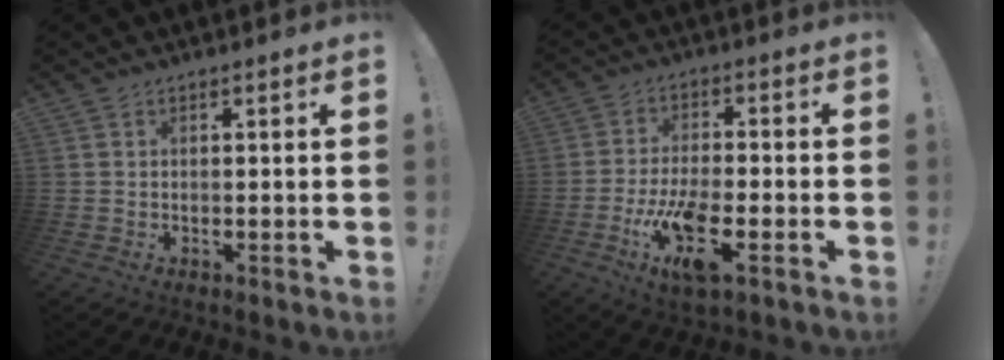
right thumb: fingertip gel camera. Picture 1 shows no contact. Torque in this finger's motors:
{"motor_torque": [1.72, 1.65, 1.20, -0.61, 0.11]}